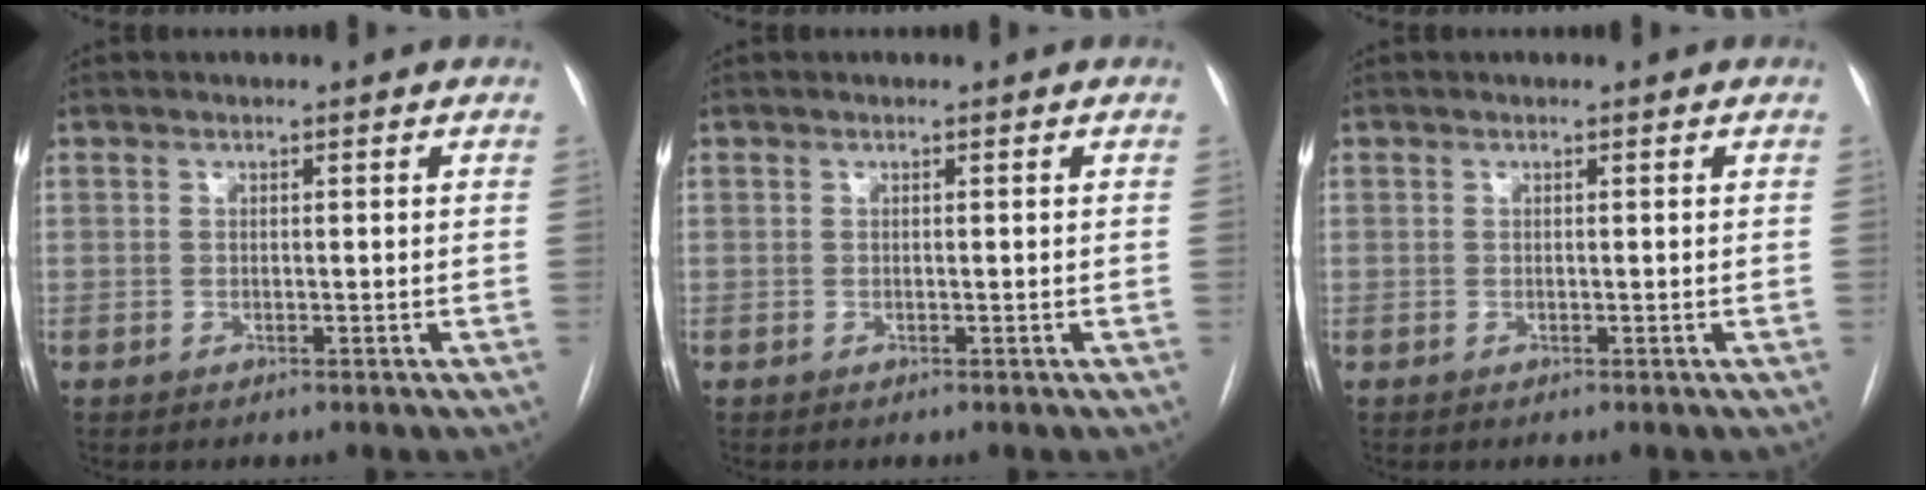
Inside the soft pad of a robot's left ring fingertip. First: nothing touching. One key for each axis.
{"total": 0.0}
{"total": 0.0}